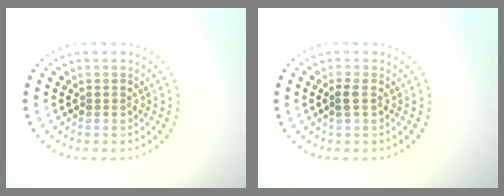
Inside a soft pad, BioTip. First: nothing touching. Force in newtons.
{"total": 0.8, "press": 0.8, "slide": 0.3}